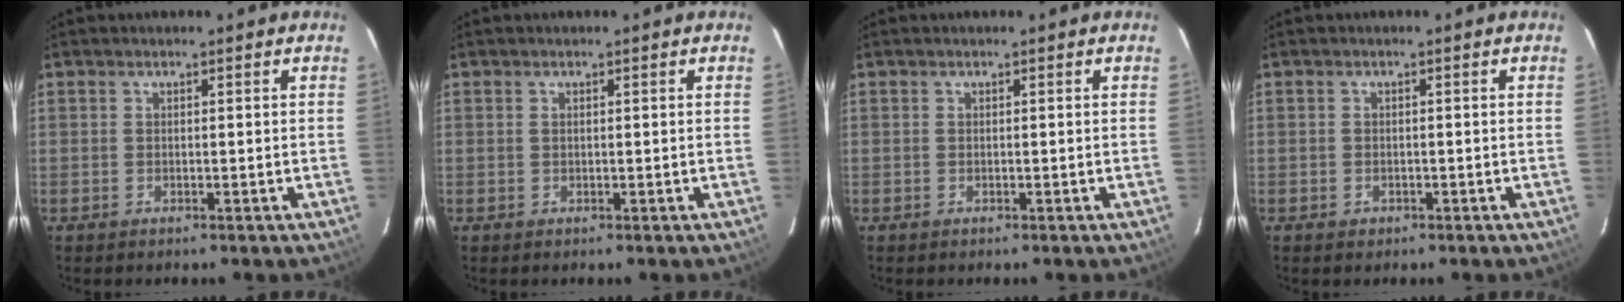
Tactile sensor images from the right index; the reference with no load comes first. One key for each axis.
{"total": 0.0}
{"total": 0.0}
{"total": 1.5, "fx": -0.8, "fy": 1.2, "fz": 0.4, "tx": -0.007, "ty": 0.000, "tz": -0.008}